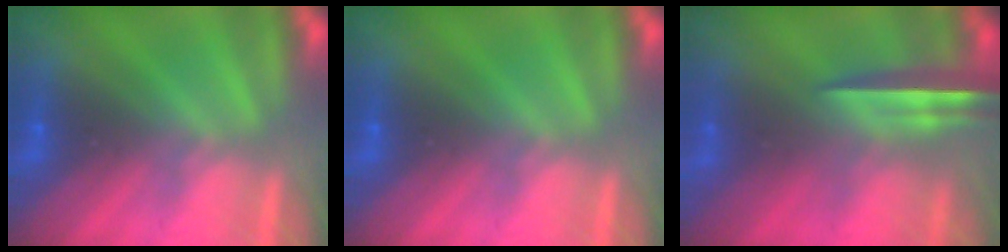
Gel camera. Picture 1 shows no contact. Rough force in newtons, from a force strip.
{"total": 0.0}
{"total": 4.5}